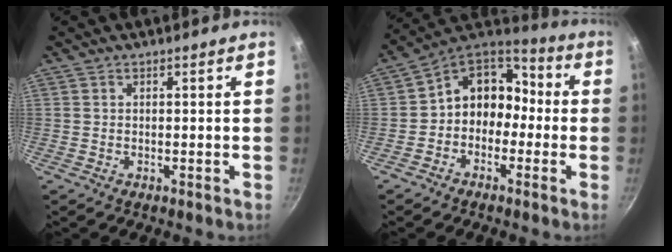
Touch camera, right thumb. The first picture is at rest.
{"total": 11.6, "force": [-1.9, 9.6, 6.2], "torque": [-0.056, 0.061, -0.053]}